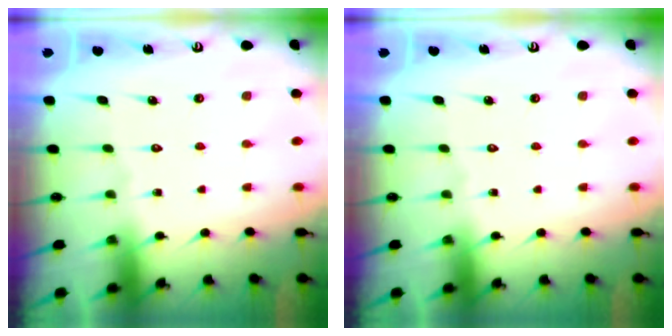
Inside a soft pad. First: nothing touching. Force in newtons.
{"total": 0.0}